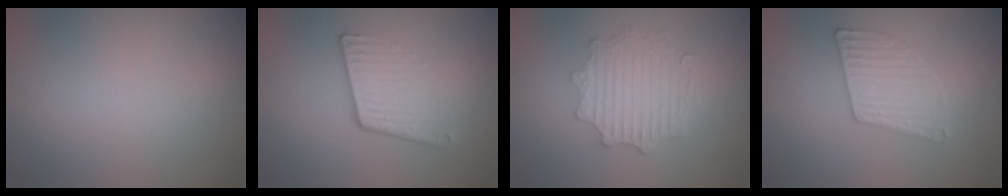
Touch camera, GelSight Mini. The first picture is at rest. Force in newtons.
{"total": 4.2, "press": 2.7, "slide": 3.2}
{"total": 4.5, "press": 3.6, "slide": 2.8}
{"total": 3.0, "press": 3.0, "slide": 0.2}